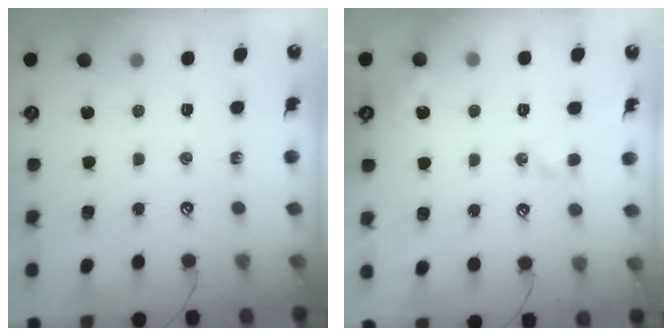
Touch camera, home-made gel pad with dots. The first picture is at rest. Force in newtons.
{"total": 2.7, "press": 2.6, "slide": 0.7}